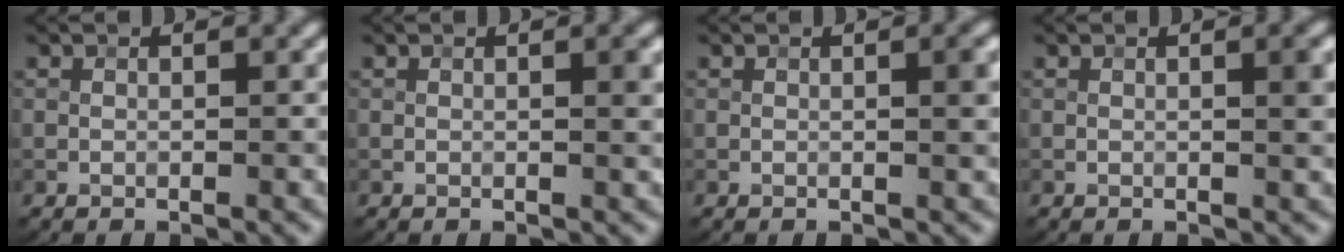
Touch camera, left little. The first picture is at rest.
{"total": 1.1, "force": [0.2, 0.2, 1.1], "torque": [-0.015, 0.000, 0.002]}
{"total": 1.5, "force": [0.2, 0.3, 1.5], "torque": [-0.020, 0.002, 0.001]}
{"total": 1.7, "force": [0.2, 0.3, 1.7], "torque": [-0.021, 0.003, 0.002]}